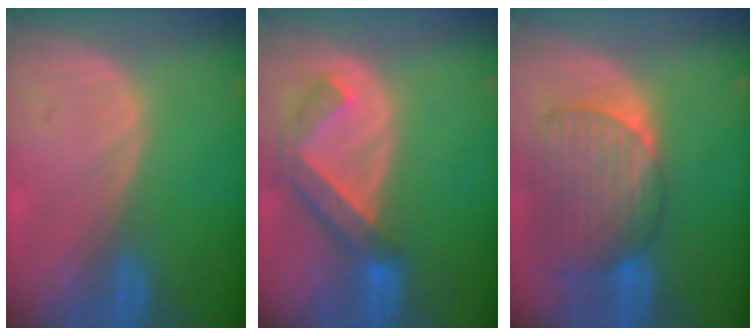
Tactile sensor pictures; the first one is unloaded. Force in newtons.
{"total": 6.2, "press": 6.0, "slide": 1.4}
{"total": 9.9, "press": 8.5, "slide": 5.0}